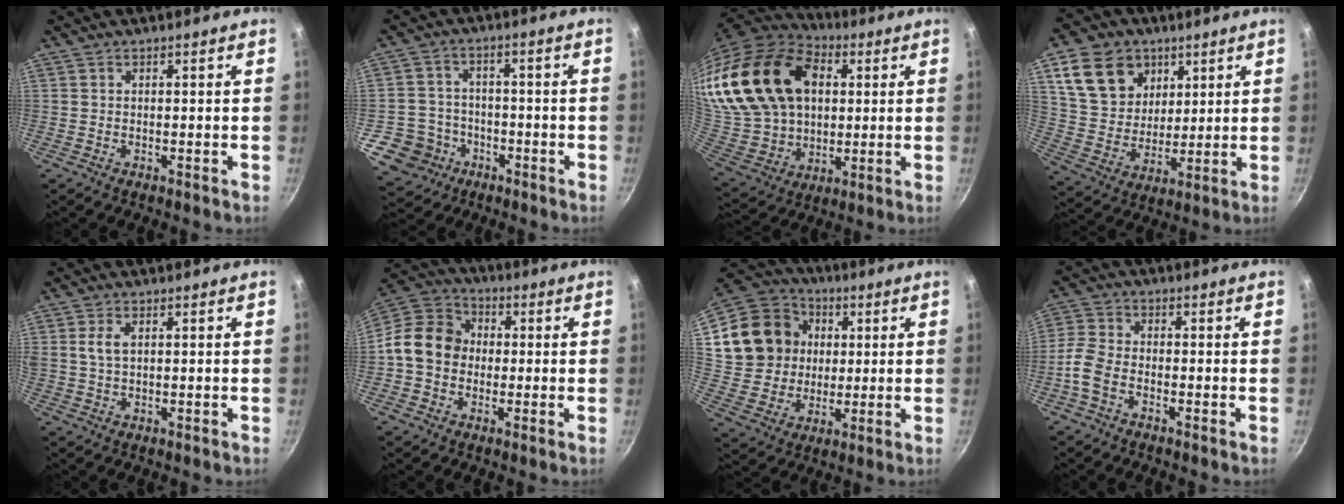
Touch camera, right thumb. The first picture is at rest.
{"total": 9.0, "force": [-4.0, 7.8, 1.9], "torque": [-0.009, 0.039, -0.065]}
{"total": 32.1, "force": [9.5, 22.2, 21.2], "torque": [-0.434, 0.014, 0.183]}
{"total": 16.4, "force": [7.2, 12.5, 7.8], "torque": [-0.115, -0.023, 0.139]}
{"total": 3.7, "force": [1.0, 1.9, 3.0], "torque": [-0.057, 0.002, 0.020]}
{"total": 12.7, "force": [-0.6, 10.7, 6.8], "torque": [-0.088, 0.031, -0.033]}
{"total": 18.3, "force": [3.9, 16.4, 7.4], "torque": [-0.127, 0.019, 0.074]}
{"total": 5.1, "force": [-2.7, 2.8, 3.3], "torque": [-0.079, 0.023, -0.069]}